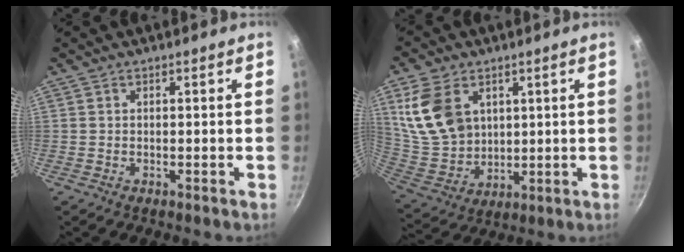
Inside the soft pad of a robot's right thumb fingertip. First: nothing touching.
{"total": 14.6, "force": [5.2, 10.5, 8.7], "torque": [-0.149, -0.024, 0.120]}